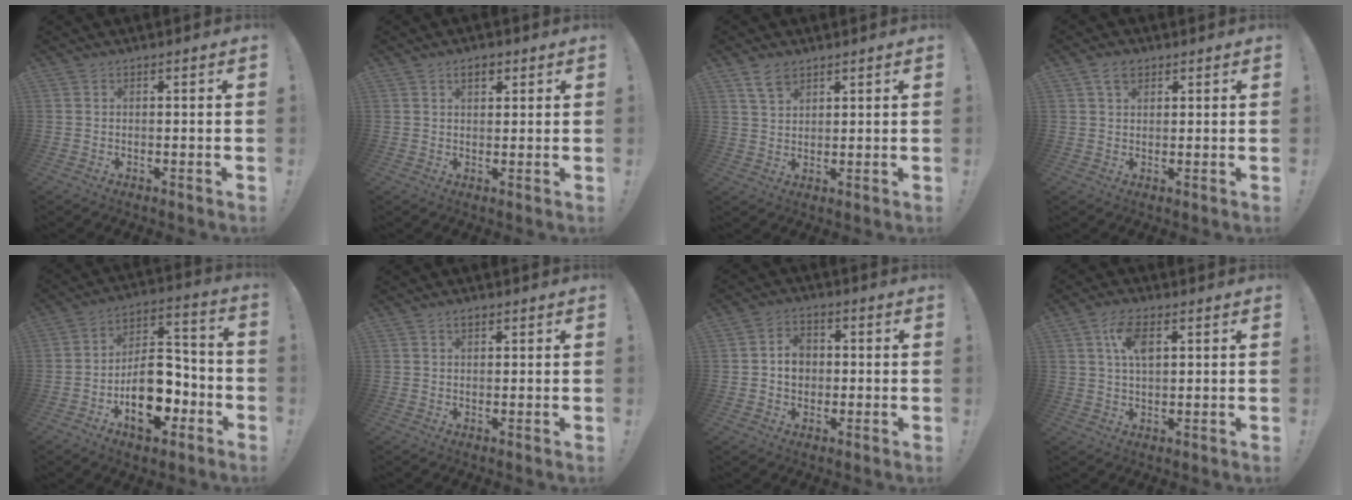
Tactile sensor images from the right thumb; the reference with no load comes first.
{"total": 3.6, "force": [1.8, 2.0, 2.3], "torque": [-0.034, 0.002, 0.029]}
{"total": 5.3, "force": [3.7, 2.9, 2.4], "torque": [-0.044, -0.011, 0.070]}
{"total": 4.1, "force": [2.2, 2.6, 2.2], "torque": [-0.035, -0.002, 0.040]}
{"total": 17.1, "force": [-6.8, 10.5, 11.7], "torque": [-0.162, 0.051, -0.105]}
{"total": 1.7, "force": [1.1, 0.9, 1.0], "torque": [-0.019, 0.003, 0.019]}
{"total": 6.2, "force": [0.4, 5.3, 3.0], "torque": [-0.031, 0.005, 0.005]}
{"total": 7.5, "force": [2.6, 3.7, 6.0], "torque": [-0.109, 0.004, 0.046]}